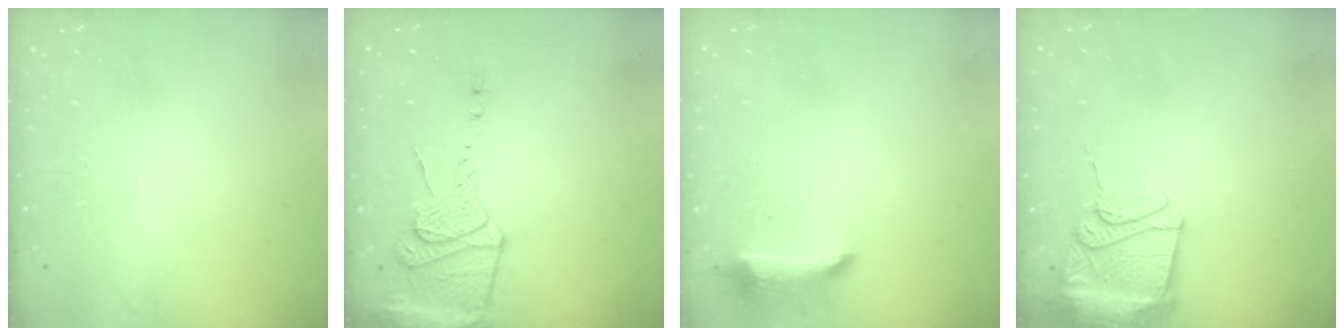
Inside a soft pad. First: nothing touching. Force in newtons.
{"total": 13.7, "press": 13.7, "slide": 1.2}
{"total": 10.1, "press": 9.0, "slide": 4.6}
{"total": 12.8, "press": 12.8, "slide": 1.1}